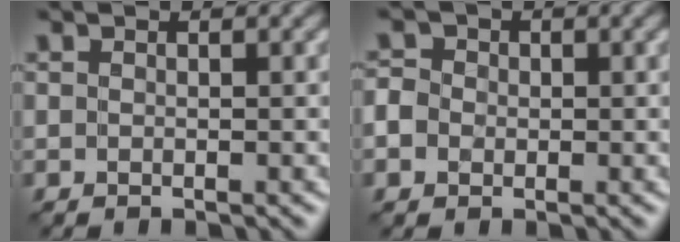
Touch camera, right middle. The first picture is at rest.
{"total": 3.6, "force": [-0.5, 3.3, 1.4], "torque": [-0.017, 0.020, -0.033]}